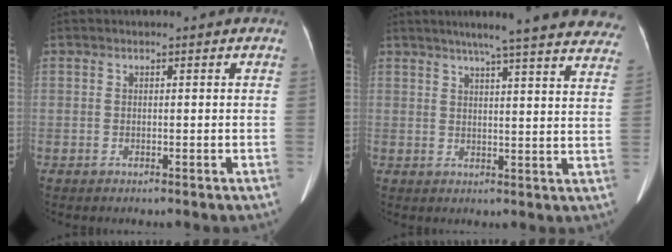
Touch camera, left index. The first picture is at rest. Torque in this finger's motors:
{"motor_torque": [0.13, -0.27, 0.01, 0.07]}